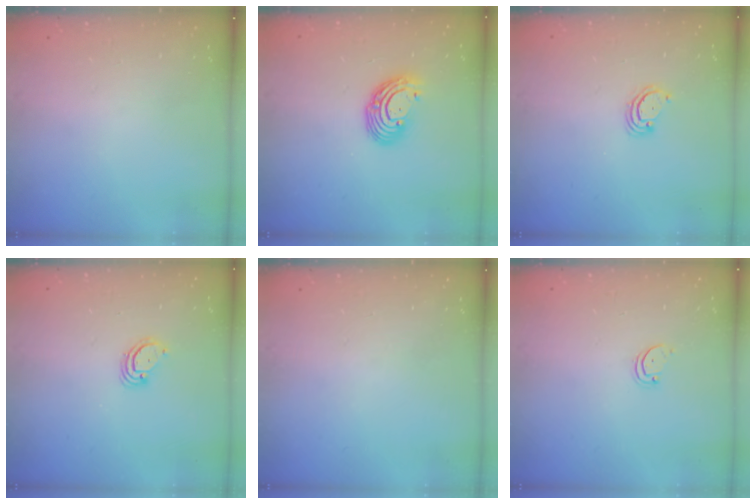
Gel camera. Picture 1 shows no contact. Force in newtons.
{"total": 9.0, "press": 8.8, "slide": 1.7}
{"total": 2.9, "press": 2.9, "slide": 0.3}
{"total": 3.6, "press": 3.6, "slide": 0.2}
{"total": 0.0}
{"total": 1.5, "press": 1.5, "slide": 0.1}